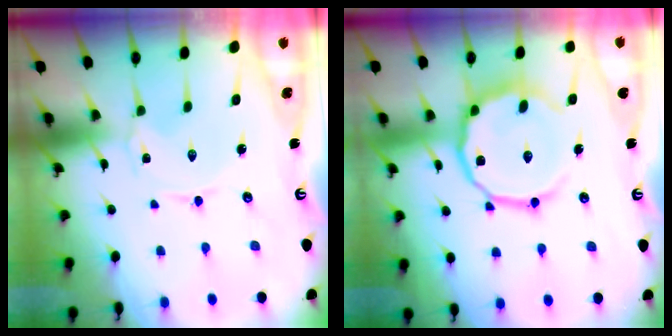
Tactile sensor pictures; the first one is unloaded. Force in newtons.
{"total": 13.3, "press": 13.2, "slide": 1.4}